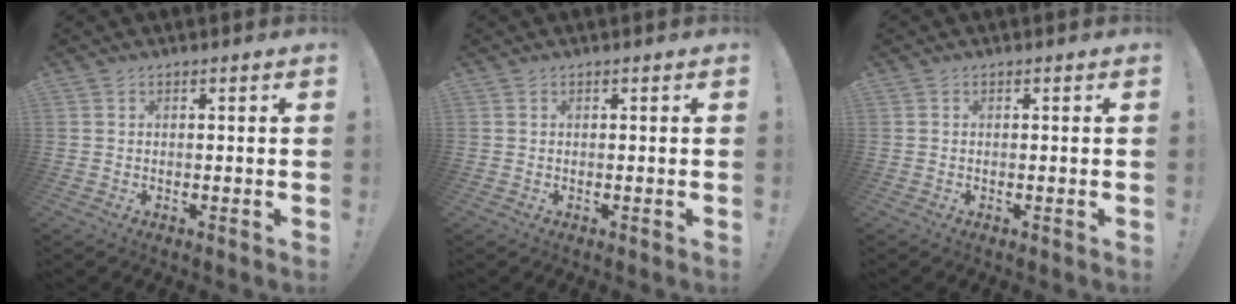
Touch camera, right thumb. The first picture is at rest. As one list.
[{"total": 0.0}, {"total": 0.0}]